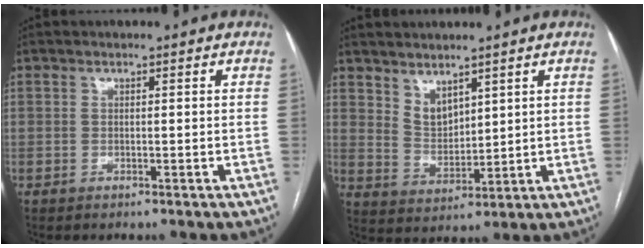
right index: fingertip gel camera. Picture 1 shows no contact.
{"total": 4.9, "force": [3.7, 2.4, 2.2], "torque": [-0.046, -0.005, 0.086]}